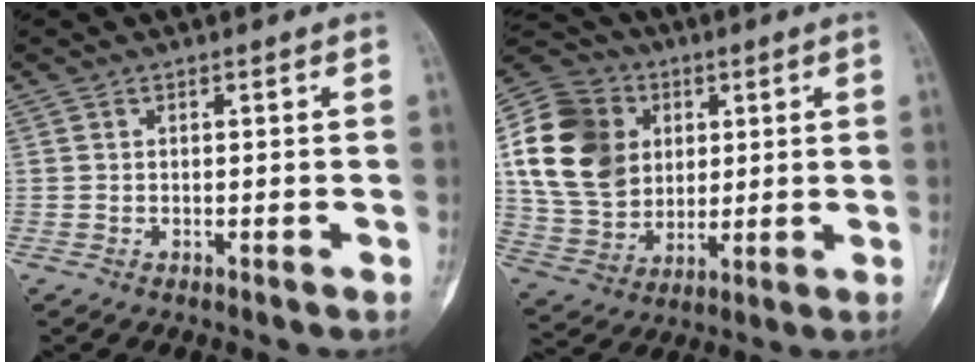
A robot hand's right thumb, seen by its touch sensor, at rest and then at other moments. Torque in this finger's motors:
{"motor_torque": [0.20, 2.90, 0.85, -0.37, 0.14]}